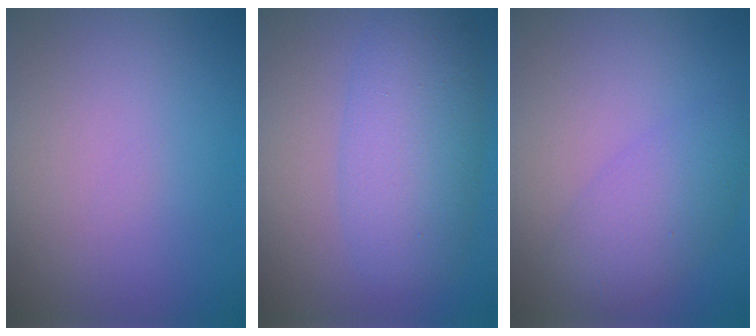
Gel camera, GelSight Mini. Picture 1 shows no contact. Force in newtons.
{"total": 5.9, "press": 5.9, "slide": 0.2}
{"total": 4.1, "press": 4.1, "slide": 0.2}